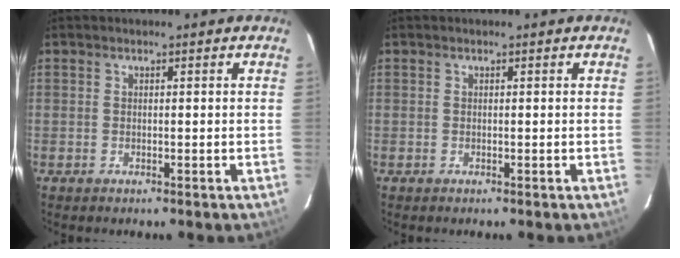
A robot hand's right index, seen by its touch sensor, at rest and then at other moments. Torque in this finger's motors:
{"motor_torque": [0.00, 0.00, 0.00, 0.00]}